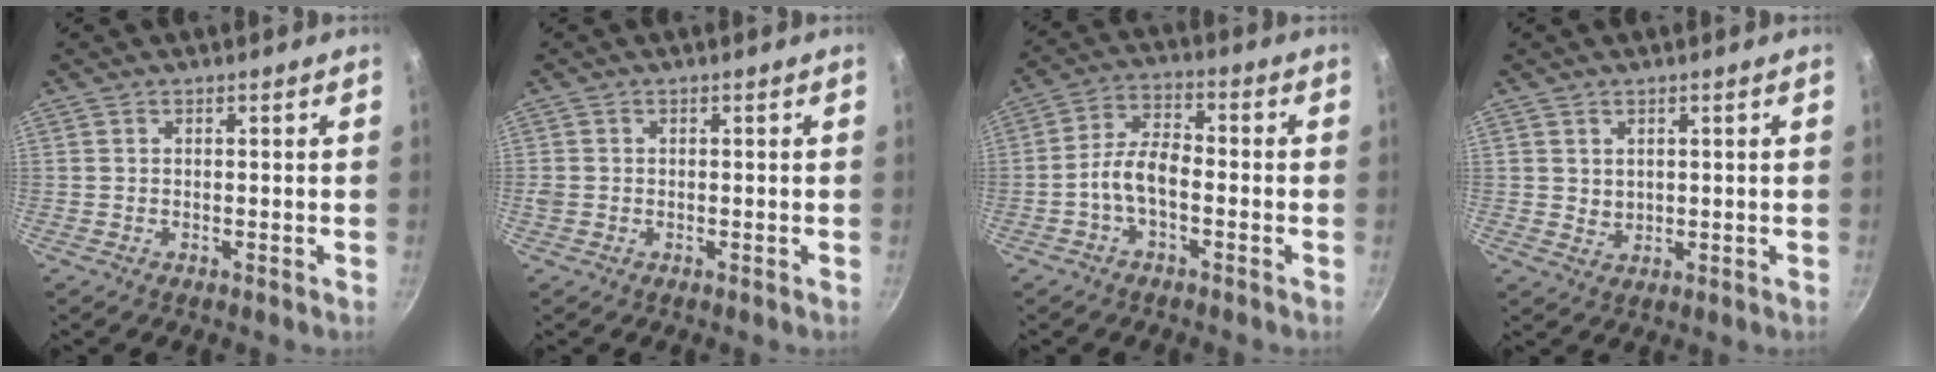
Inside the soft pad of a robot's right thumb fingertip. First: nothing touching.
{"total": 1.3, "force": [-0.2, 1.2, 0.6], "torque": [-0.011, 0.002, -0.005]}
{"total": 7.0, "force": [-2.3, 3.6, 5.6], "torque": [-0.096, 0.036, -0.052]}
{"total": 2.1, "force": [0.8, 1.7, 0.7], "torque": [-0.003, -0.007, 0.019]}